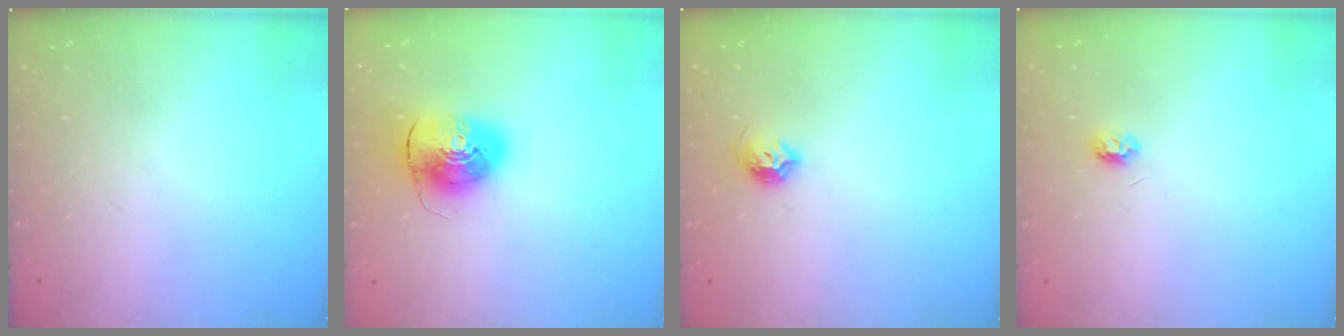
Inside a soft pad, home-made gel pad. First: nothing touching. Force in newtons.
{"total": 9.9, "press": 9.8, "slide": 1.6}
{"total": 7.0, "press": 6.9, "slide": 0.8}
{"total": 4.3, "press": 4.3, "slide": 0.5}